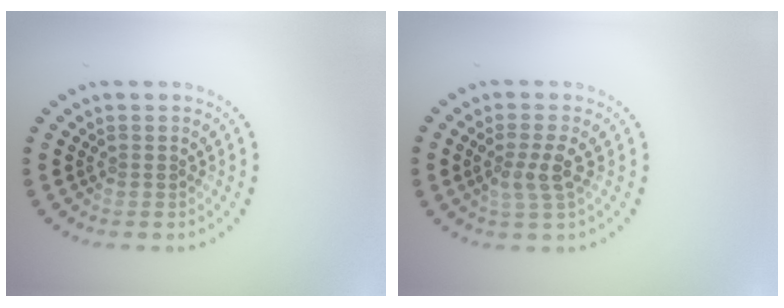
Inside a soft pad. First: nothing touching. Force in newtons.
{"total": 2.4, "press": 2.2, "slide": 1.1}